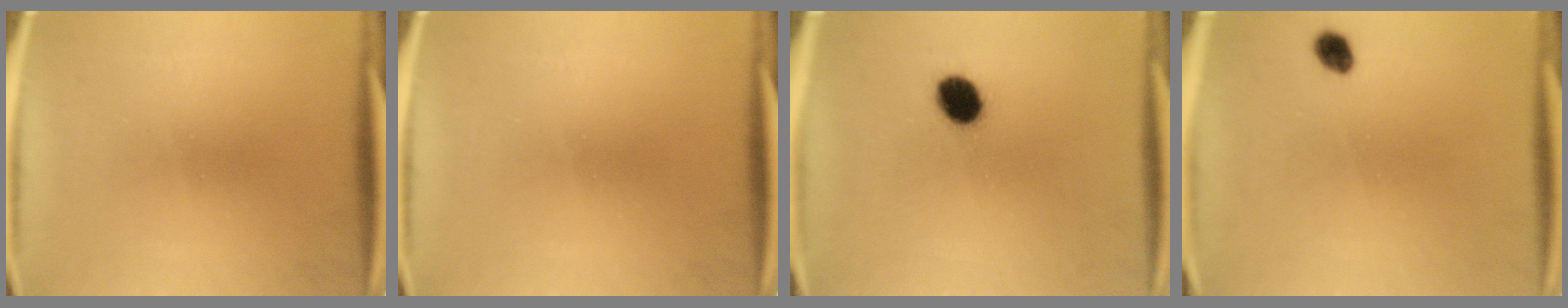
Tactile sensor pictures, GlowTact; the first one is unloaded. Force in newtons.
{"total": 0.0}
{"total": 6.7}
{"total": 2.2}